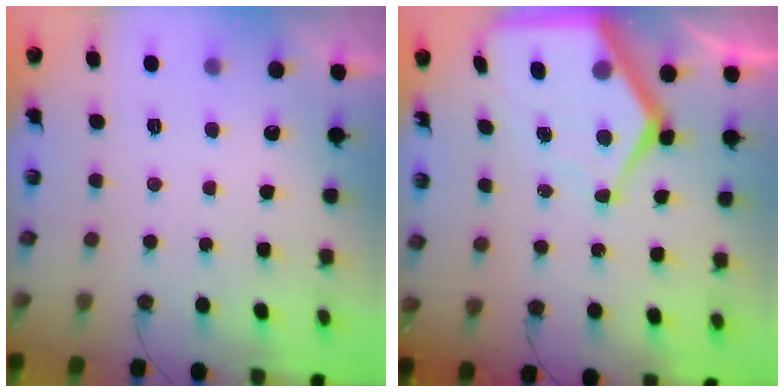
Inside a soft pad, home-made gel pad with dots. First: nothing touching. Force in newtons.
{"total": 12.6, "press": 12.5, "slide": 1.3}